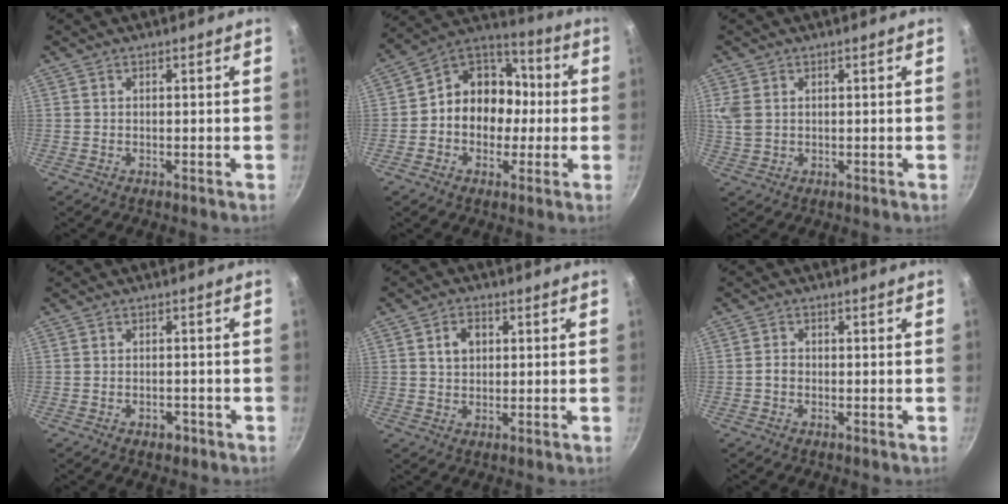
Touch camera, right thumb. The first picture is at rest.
{"total": 14.3, "force": [-1.0, 12.0, 7.7], "torque": [-0.068, 0.047, -0.035]}
{"total": 4.0, "force": [1.1, 2.9, 2.5], "torque": [-0.051, 0.001, 0.025]}
{"total": 2.0, "force": [-1.2, 1.4, 0.9], "torque": [-0.007, 0.012, -0.010]}
{"total": 7.6, "force": [1.7, 6.0, 4.3], "torque": [-0.039, 0.008, 0.019]}
{"total": 1.5, "force": [-0.5, 1.2, 0.8], "torque": [-0.009, 0.011, -0.009]}